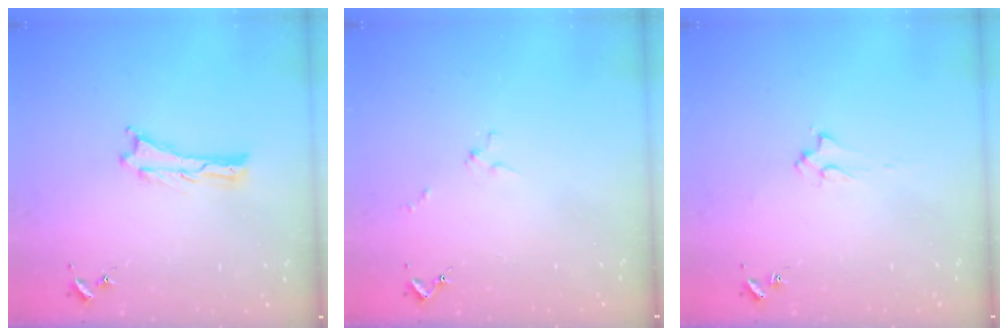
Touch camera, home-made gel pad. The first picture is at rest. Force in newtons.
{"total": 1.3, "press": 1.2, "slide": 0.1}
{"total": 2.0, "press": 2.0, "slide": 0.3}